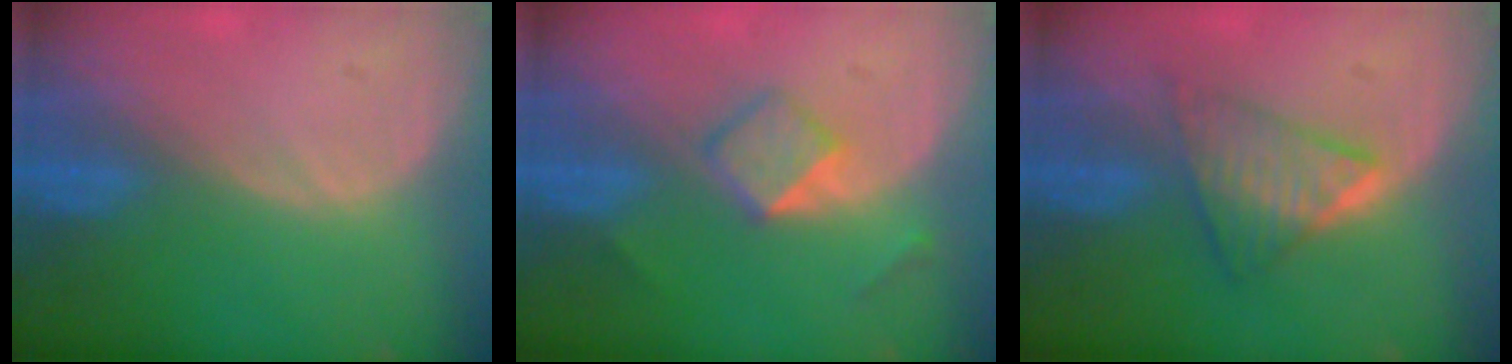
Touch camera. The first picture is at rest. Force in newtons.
{"total": 4.4, "press": 4.1, "slide": 1.7}
{"total": 5.8, "press": 5.8, "slide": 0.7}